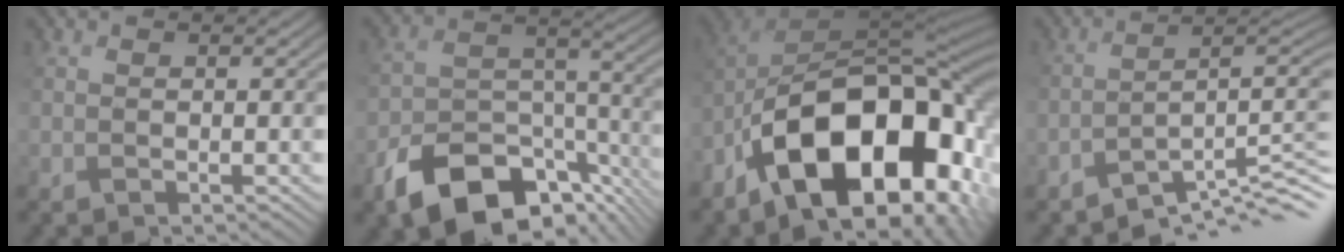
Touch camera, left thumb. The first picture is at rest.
{"total": 13.1, "force": [-8.8, 7.1, 6.7], "torque": [-0.122, -0.020, -0.150]}
{"total": 19.1, "force": [-8.5, 10.3, 13.6], "torque": [-0.231, -0.032, -0.130]}
{"total": 8.1, "force": [-5.7, 1.9, 5.4], "torque": [-0.071, -0.001, -0.091]}